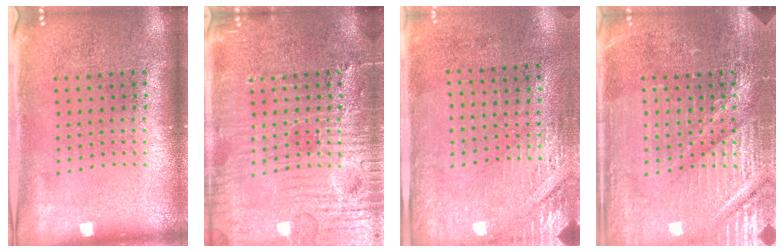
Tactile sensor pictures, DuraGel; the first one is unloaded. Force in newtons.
{"total": 6.1, "press": 6.1, "slide": 0.6}
{"total": 2.9, "press": 2.5, "slide": 1.4}
{"total": 4.2, "press": 4.1, "slide": 1.2}